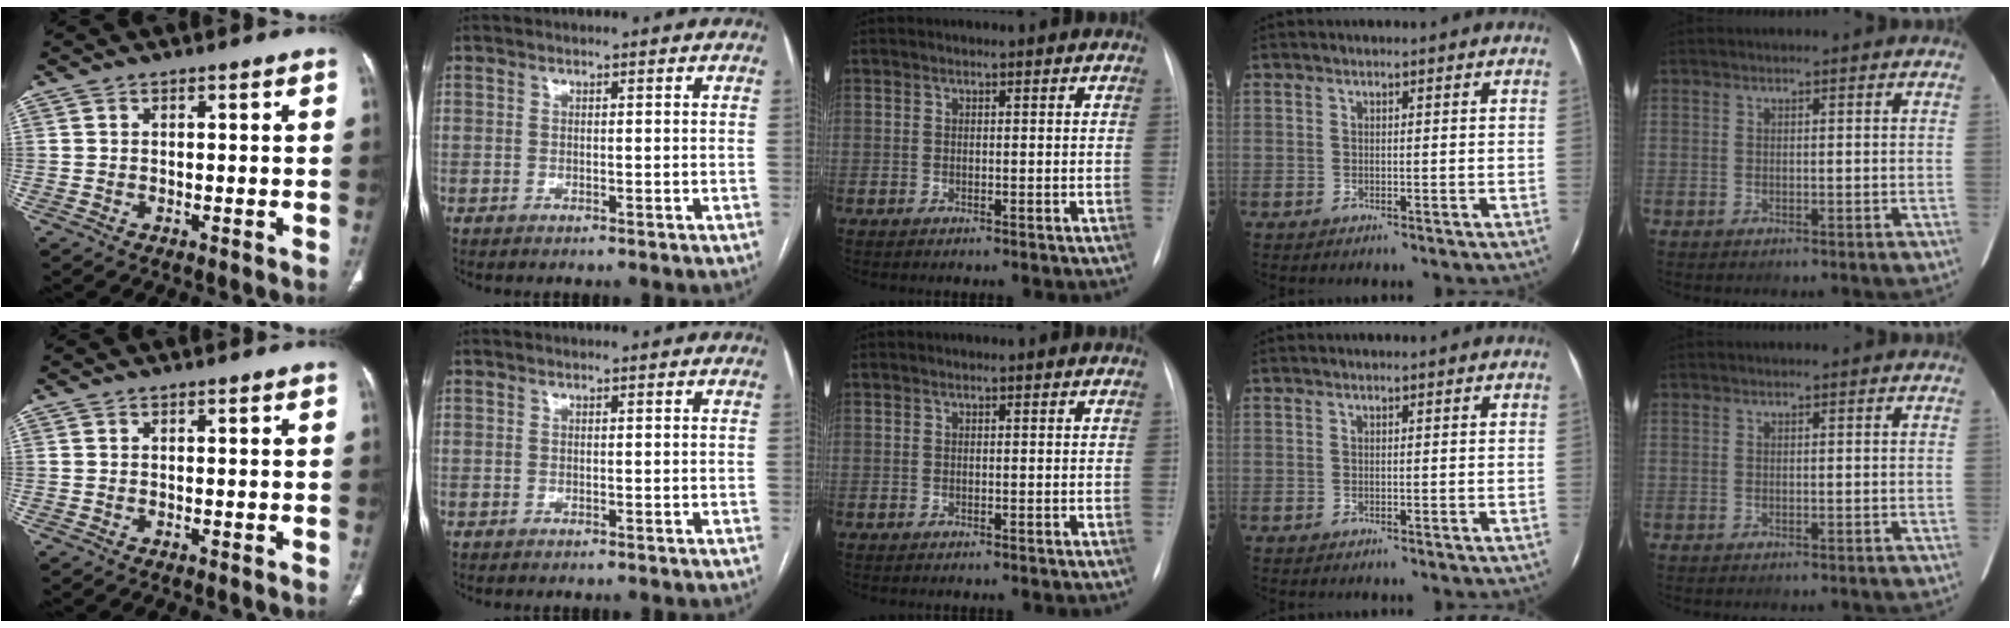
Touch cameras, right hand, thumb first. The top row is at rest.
{}